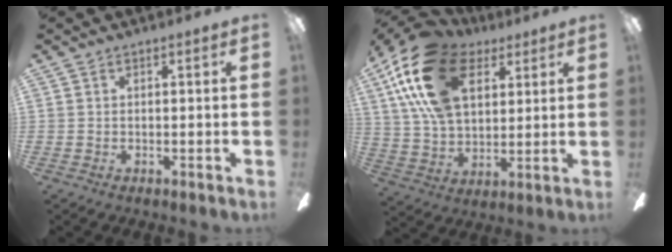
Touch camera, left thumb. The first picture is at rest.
{"total": 22.8, "force": [10.4, 13.9, 14.8], "torque": [-0.311, -0.019, 0.183]}